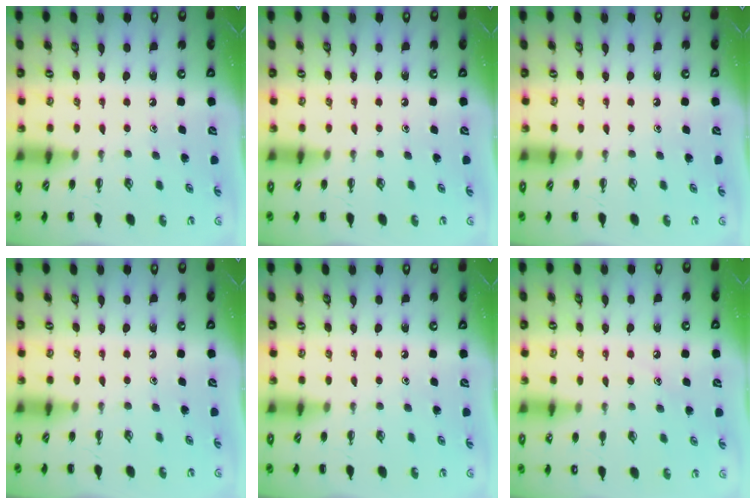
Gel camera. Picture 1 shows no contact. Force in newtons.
{"total": 0.0}
{"total": 0.0}
{"total": 0.0}
{"total": 3.6, "press": 3.4, "slide": 1.3}
{"total": 7.9, "press": 7.7, "slide": 2.0}